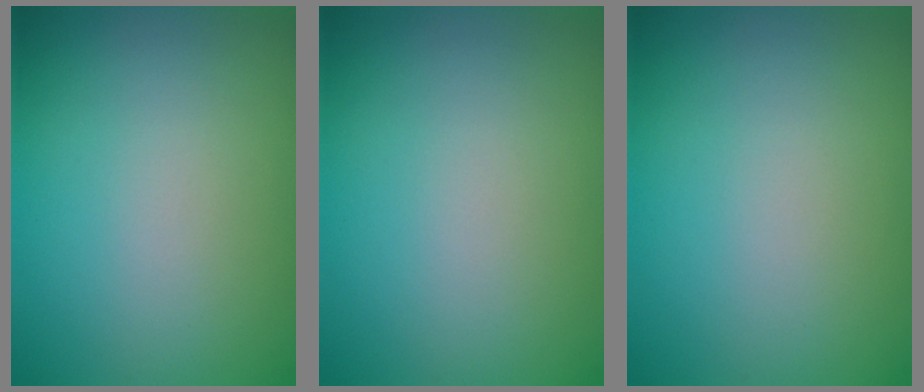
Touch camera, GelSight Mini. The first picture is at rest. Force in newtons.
{"total": 0.0}
{"total": 0.0}